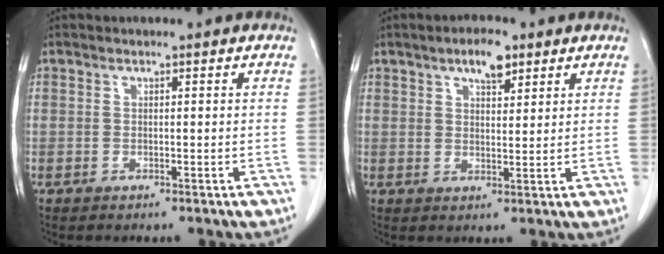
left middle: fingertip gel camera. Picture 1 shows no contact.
{"total": 4.8, "force": [3.1, 1.6, 3.3], "torque": [-0.056, 0.004, 0.049]}